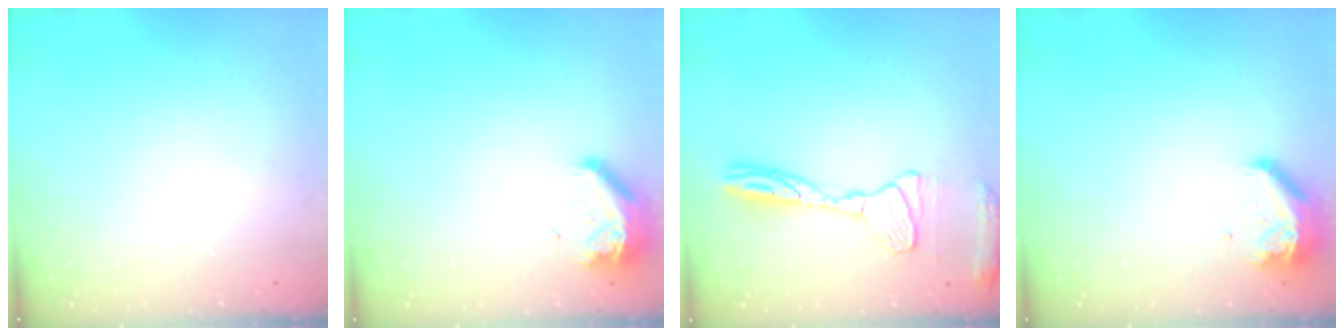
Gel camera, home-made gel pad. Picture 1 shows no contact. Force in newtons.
{"total": 8.3, "press": 8.3, "slide": 0.9}
{"total": 14.2, "press": 14.1, "slide": 1.2}
{"total": 8.3, "press": 8.3, "slide": 0.9}